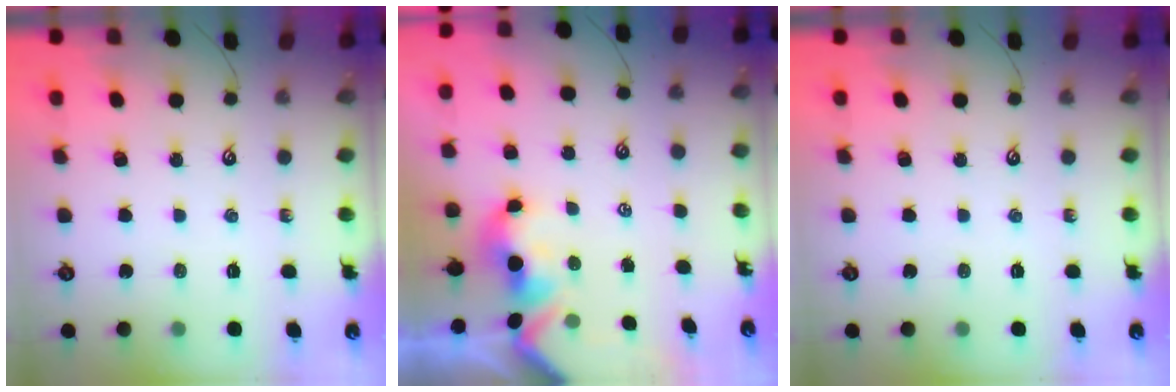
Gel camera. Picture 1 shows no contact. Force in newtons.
{"total": 2.2, "press": 2.1, "slide": 0.7}
{"total": 0.0}